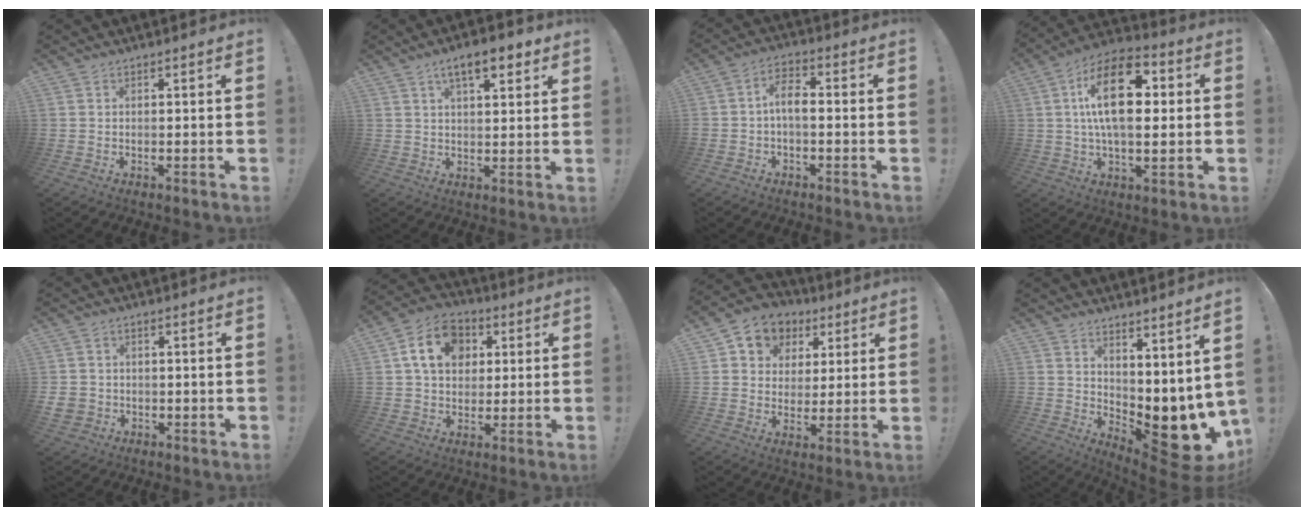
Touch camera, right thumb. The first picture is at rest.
{"total": 8.5, "force": [4.7, 3.0, 6.5], "torque": [-0.089, -0.016, 0.076]}
{"total": 5.9, "force": [-0.9, 3.1, 4.9], "torque": [-0.097, 0.010, -0.015]}
{"total": 19.7, "force": [3.1, 10.0, 16.7], "torque": [-0.280, 0.001, 0.041]}
{"total": 4.1, "force": [-0.4, 3.8, 1.5], "torque": [-0.029, -0.003, -0.007]}
{"total": 14.7, "force": [4.6, 11.3, 8.2], "torque": [-0.123, -0.002, 0.091]}
{"total": 9.0, "force": [3.7, 7.8, 2.6], "torque": [-0.035, -0.021, 0.075]}
{"total": 9.0, "force": [-1.4, 4.2, 7.9], "torque": [-0.063, -0.031, -0.013]}